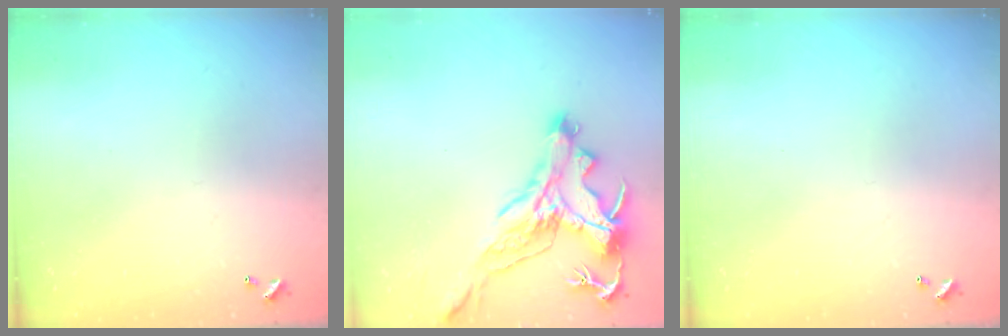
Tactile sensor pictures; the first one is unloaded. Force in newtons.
{"total": 3.9, "press": 3.5, "slide": 1.6}
{"total": 0.0}